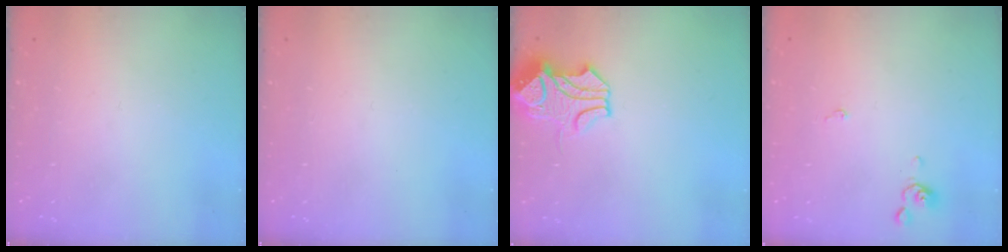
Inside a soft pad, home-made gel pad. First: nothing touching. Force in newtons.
{"total": 0.0}
{"total": 1.5, "press": 0.8, "slide": 1.3}
{"total": 0.0}